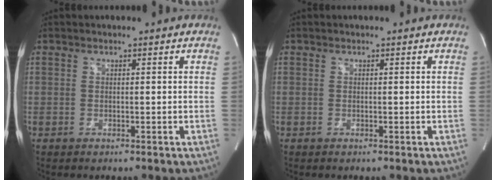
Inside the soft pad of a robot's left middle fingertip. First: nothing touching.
{"total": 0.0}